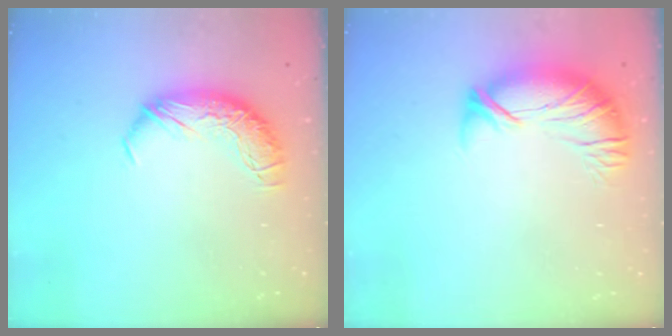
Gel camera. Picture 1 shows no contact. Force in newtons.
{"total": 3.5, "press": 2.5, "slide": 2.4}